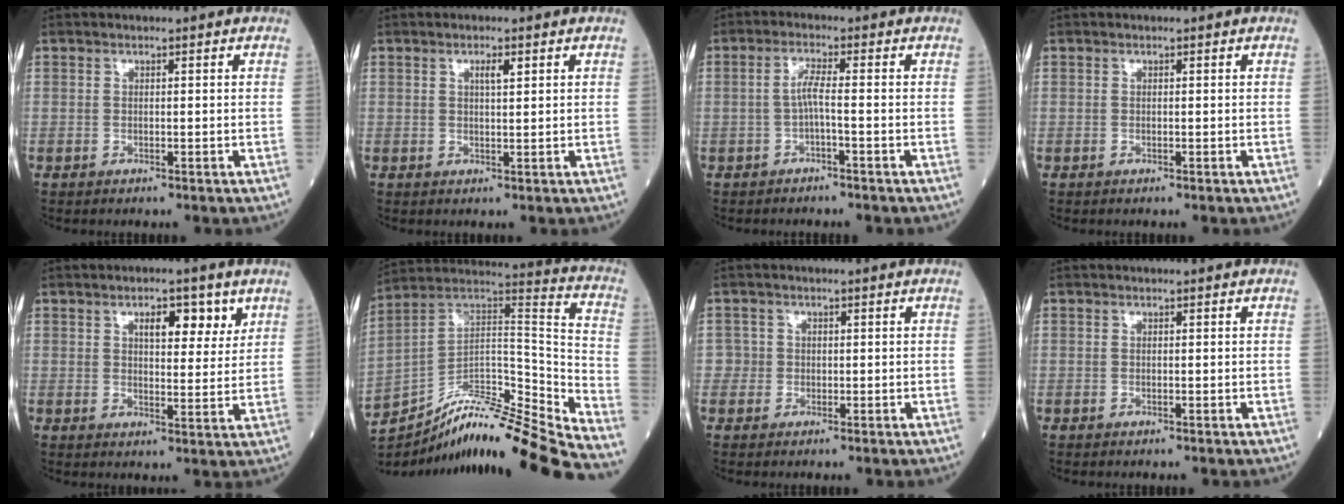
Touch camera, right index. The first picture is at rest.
{"total": 1.7, "force": [0.8, 0.3, 1.5], "torque": [-0.026, -0.001, 0.014]}
{"total": 2.7, "force": [-0.8, -0.1, 2.6], "torque": [-0.050, 0.007, -0.016]}
{"total": 0.0}
{"total": 5.9, "force": [3.2, 2.4, 4.3], "torque": [-0.058, 0.004, 0.045]}
{"total": 24.6, "force": [-22.0, 0.4, 11.2], "torque": [-0.165, 0.018, -0.353]}
{"total": 1.6, "force": [-0.2, 1.6, -0.2], "torque": [0.017, 0.008, -0.009]}
{"total": 0.0}